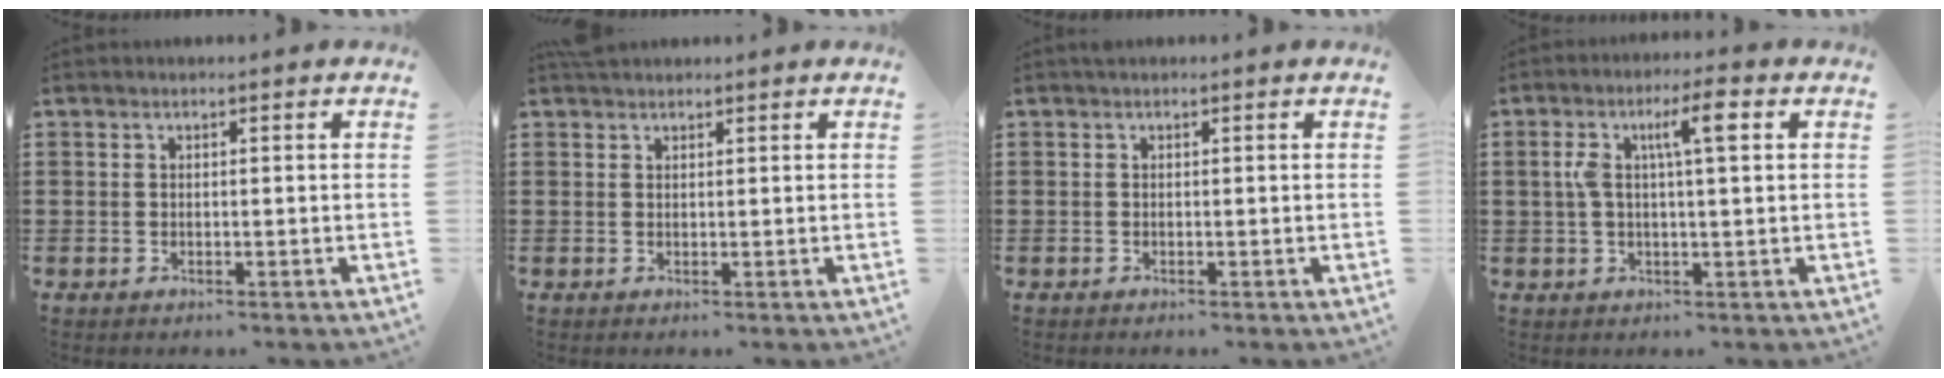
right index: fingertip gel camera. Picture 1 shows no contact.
{"total": 1.2, "force": [1.1, 0.5, -0.2], "torque": [0.002, 0.001, 0.022]}
{"total": 0.0}
{"total": 6.4, "force": [1.6, 1.3, 6.1], "torque": [-0.122, 0.006, 0.022]}